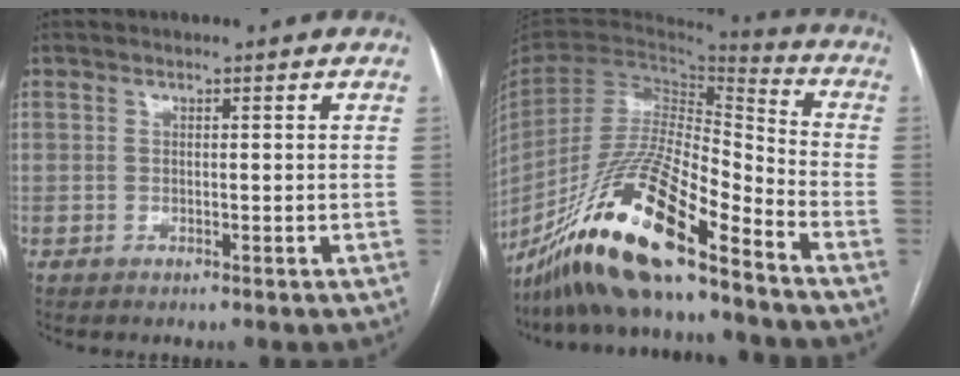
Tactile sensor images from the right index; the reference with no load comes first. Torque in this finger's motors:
{"motor_torque": [1.03, -1.11, 0.73, 0.18]}